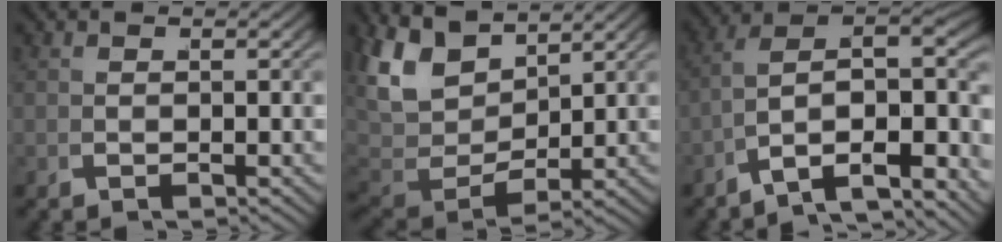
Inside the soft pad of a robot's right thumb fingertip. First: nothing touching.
{"total": 7.0, "force": [2.2, 4.2, 5.1], "torque": [-0.126, -0.018, 0.052]}
{"total": 14.9, "force": [-1.5, 10.7, 10.3], "torque": [-0.186, -0.045, -0.027]}